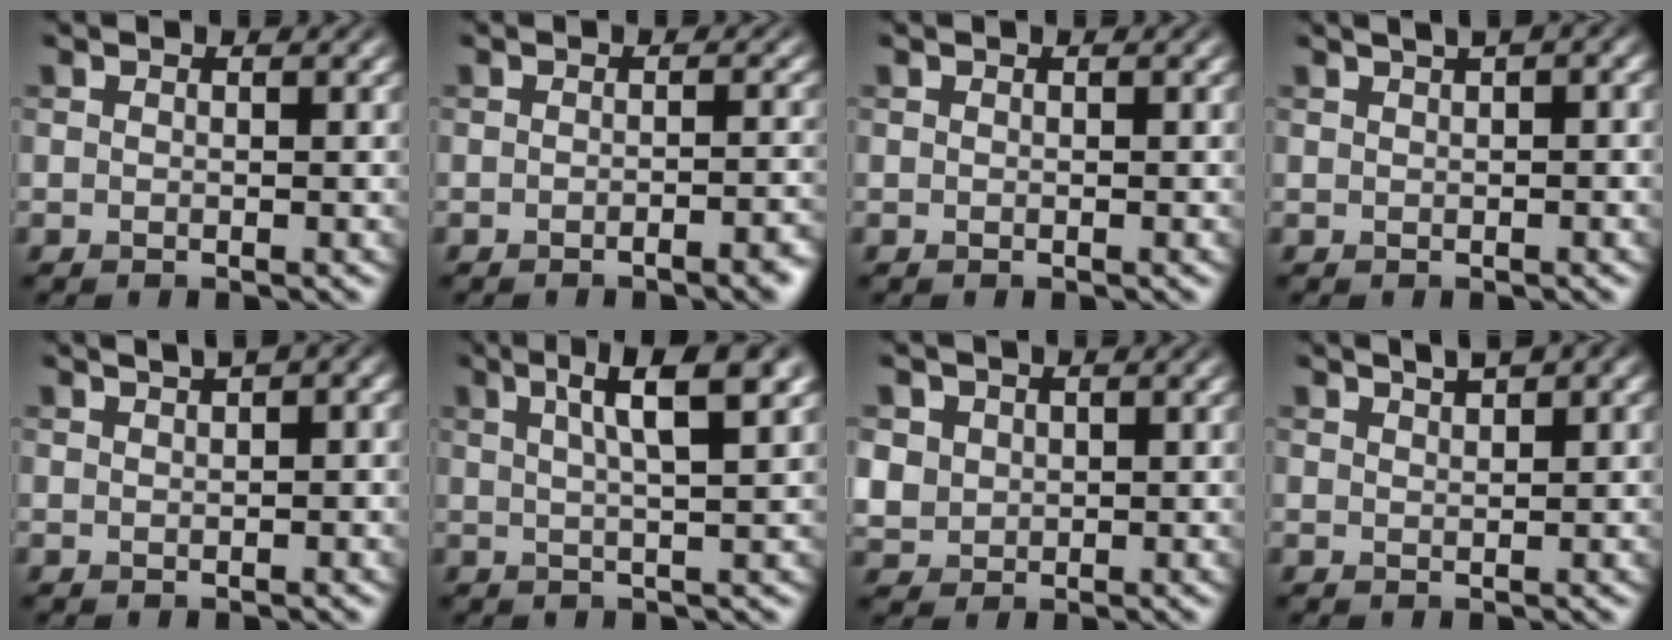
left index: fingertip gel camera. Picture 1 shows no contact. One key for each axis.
{"total": 2.8, "fx": -1.7, "fy": 0.8, "fz": 2.1, "tx": -0.019, "ty": 0.004, "tz": -0.023}
{"total": 0.0}
{"total": 4.7, "fx": 2.2, "fy": 1.9, "fz": 3.7, "tx": -0.036, "ty": 0.030, "tz": 0.017}
{"total": 4.8, "fx": 2.6, "fy": 1.9, "fz": 3.6, "tx": -0.041, "ty": 0.030, "tz": 0.023}
{"total": 5.8, "fx": 2.6, "fy": 1.1, "fz": 5.1, "tx": -0.063, "ty": 0.012, "tz": 0.036}
{"total": 2.8, "fx": 0.9, "fy": 2.5, "fz": 0.7, "tx": -0.029, "ty": -0.002, "tz": 0.030}
{"total": 2.8, "fx": 1.9, "fy": 0.8, "fz": 1.9, "tx": -0.017, "ty": 0.008, "tz": 0.024}